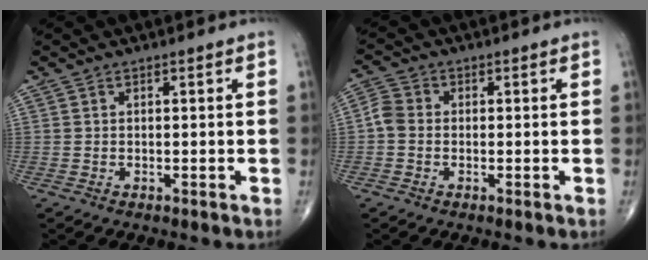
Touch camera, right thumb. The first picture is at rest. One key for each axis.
{"total": 3.3, "fx": -0.6, "fy": 2.7, "fz": 1.8, "tx": -0.033, "ty": 0.008, "tz": -0.021}